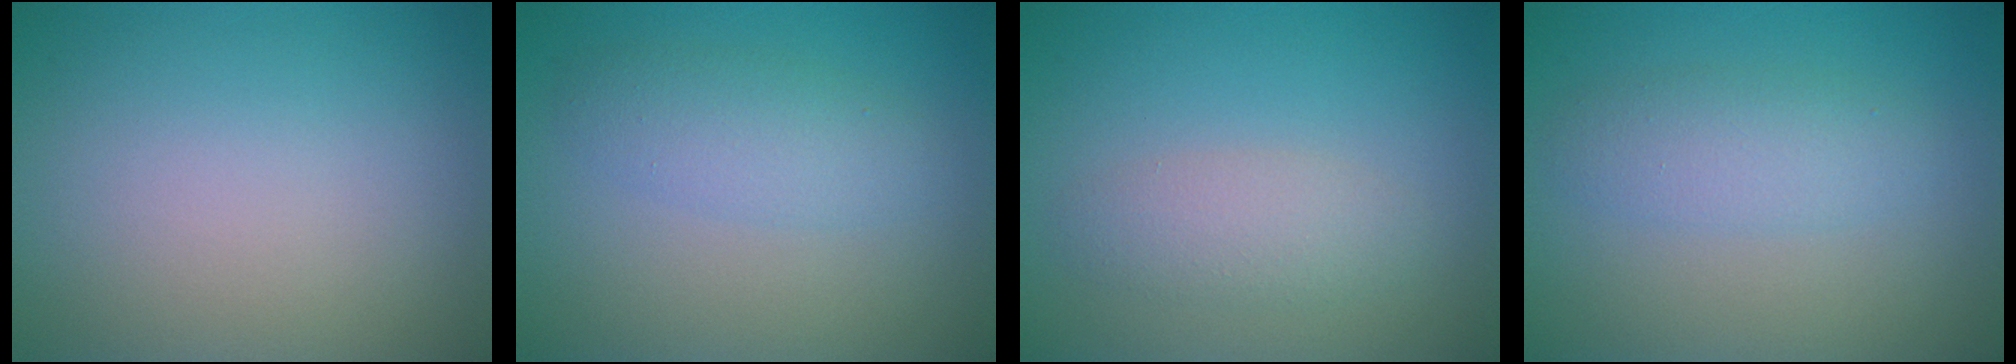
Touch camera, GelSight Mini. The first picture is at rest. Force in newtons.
{"total": 2.7, "press": 2.7, "slide": 0.0}
{"total": 2.3, "press": 2.3, "slide": 0.2}
{"total": 2.8, "press": 2.8, "slide": 0.1}